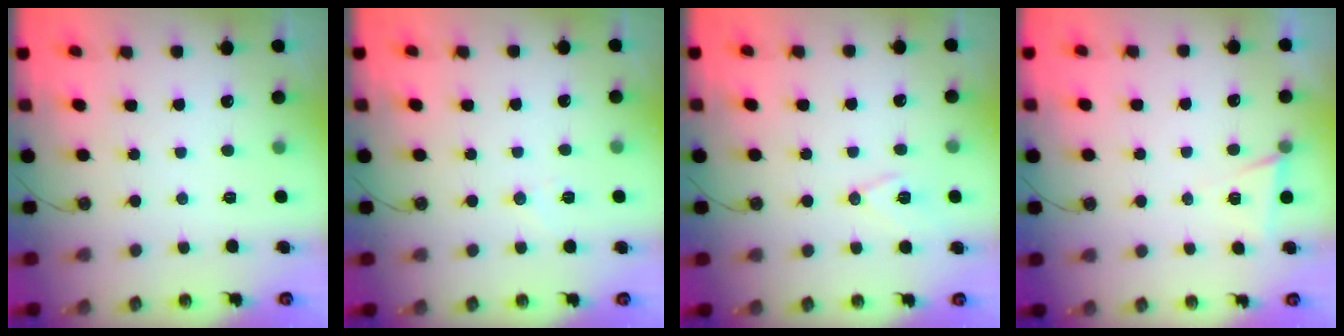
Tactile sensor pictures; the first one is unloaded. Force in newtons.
{"total": 4.4, "press": 4.0, "slide": 1.8}
{"total": 9.2, "press": 8.4, "slide": 3.7}
{"total": 5.5, "press": 3.2, "slide": 4.4}